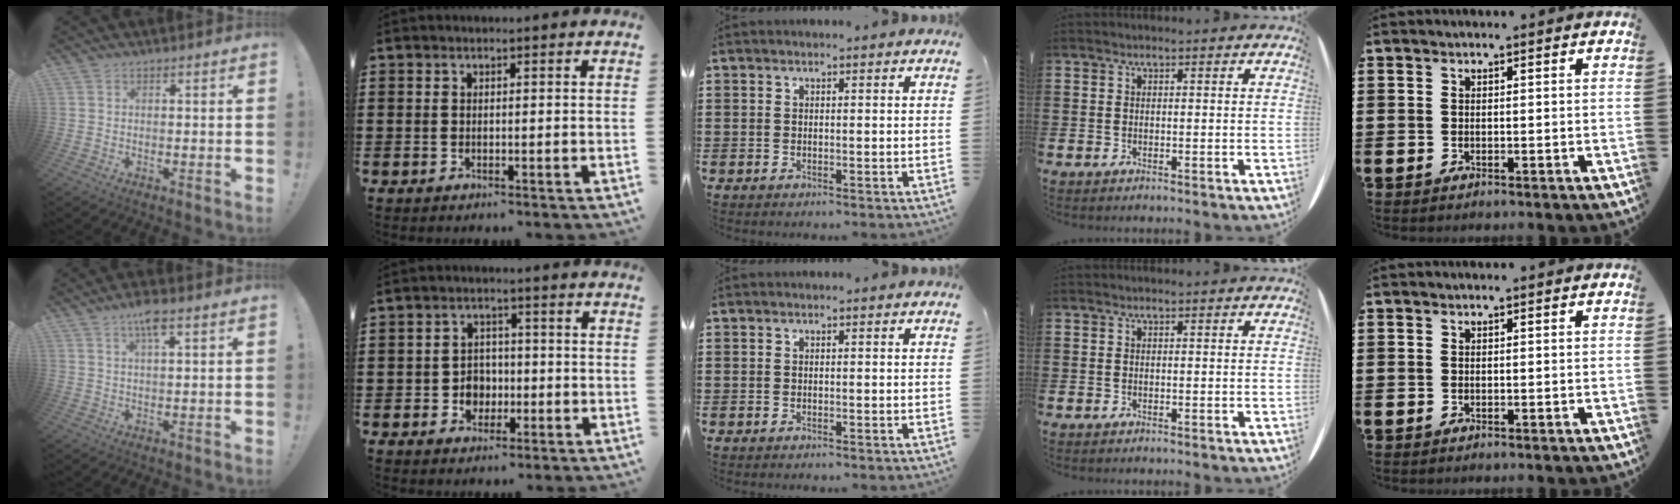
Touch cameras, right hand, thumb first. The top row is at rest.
{"thumb": {"total": 5.1, "force": [2.9, 1.1, 4.1], "torque": [-0.069, -0.006, 0.045]}, "index": {"total": 3.8, "force": [-1.2, 3.4, 1.3], "torque": [-0.034, 0.006, -0.027]}}